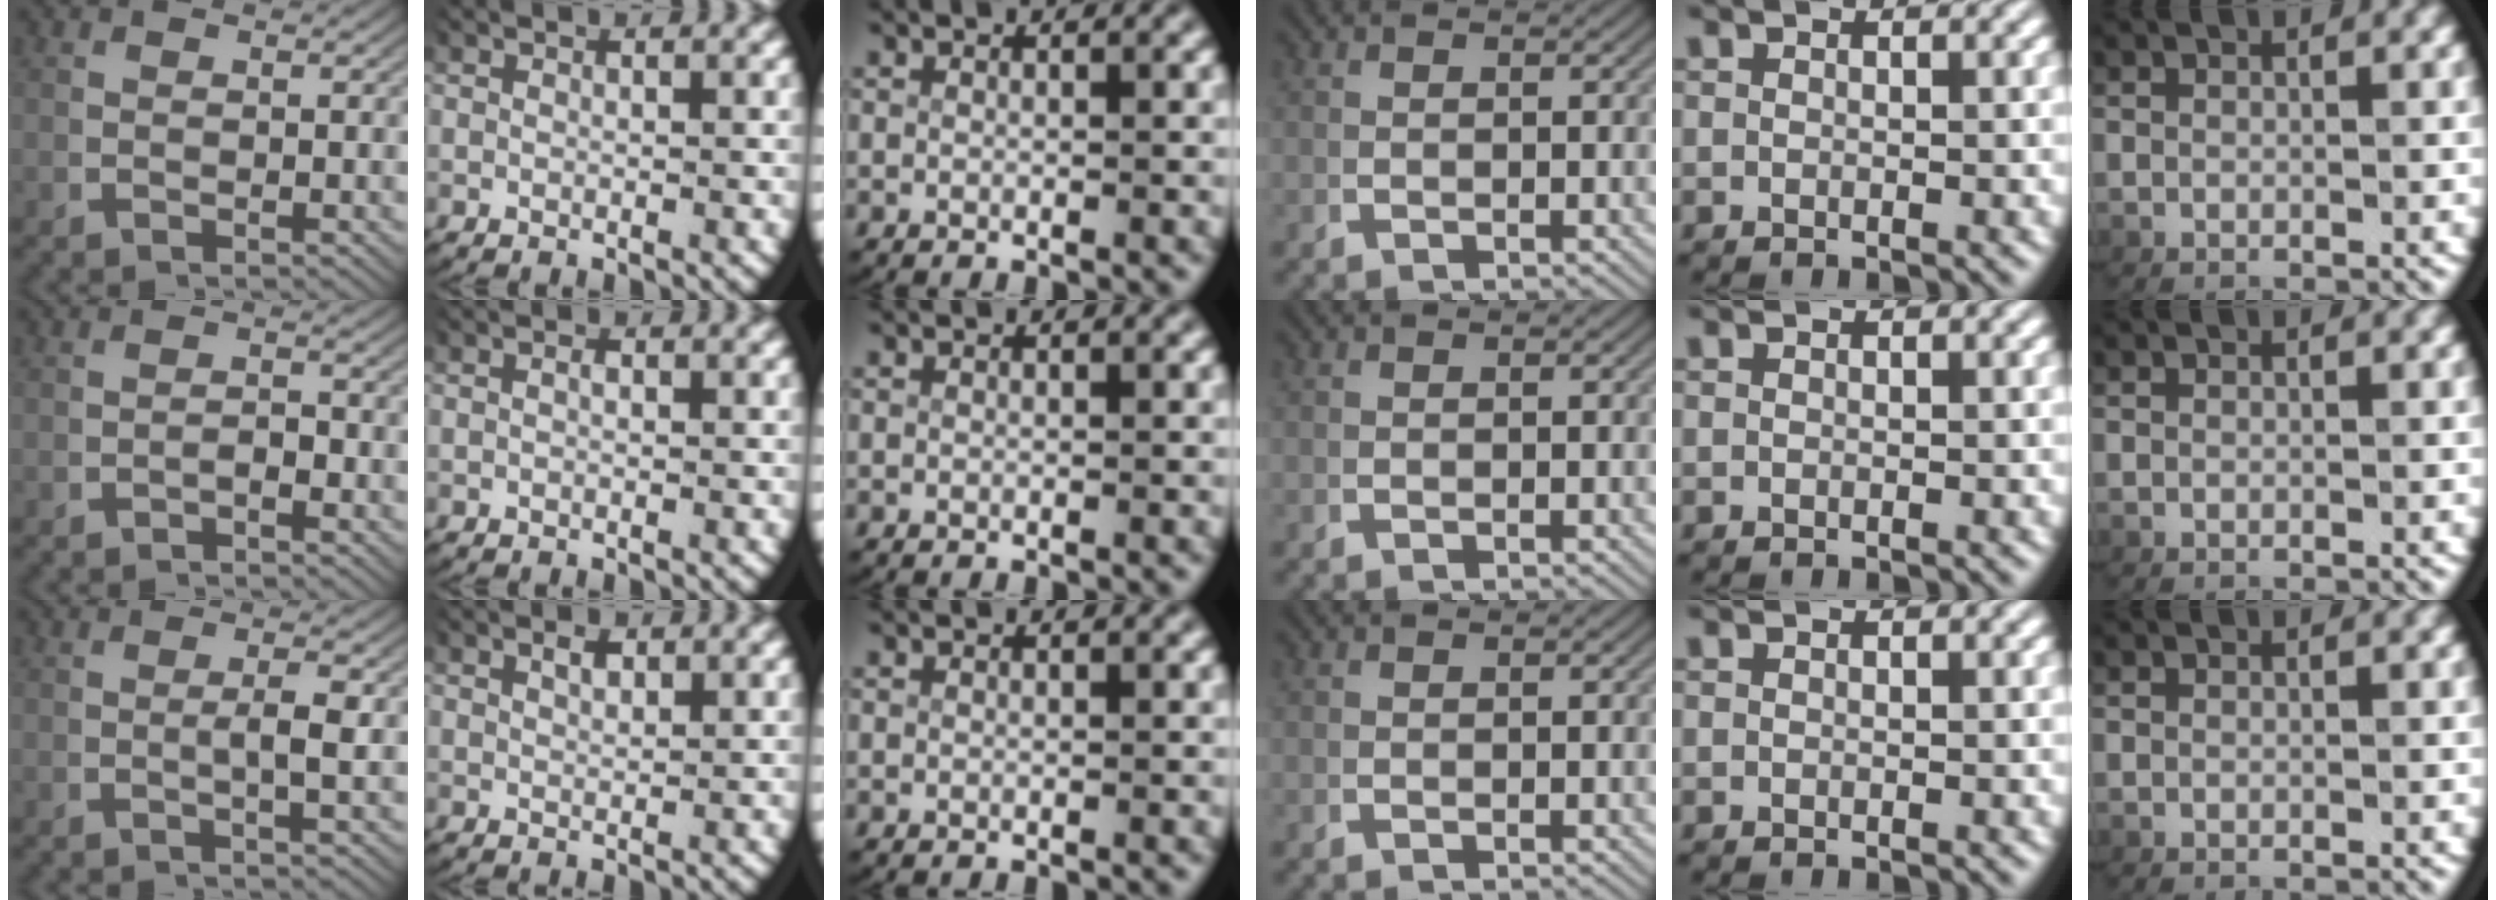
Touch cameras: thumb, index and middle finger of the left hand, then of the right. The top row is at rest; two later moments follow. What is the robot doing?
{"motion": "lift_and_place", "object": "key"}